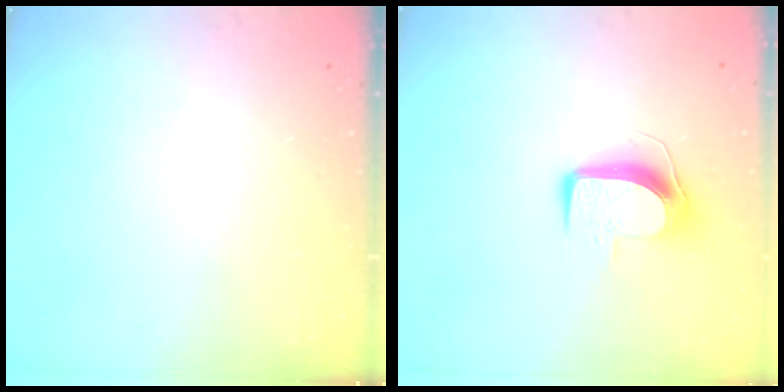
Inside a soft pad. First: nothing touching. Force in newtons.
{"total": 9.6, "press": 9.6, "slide": 0.3}